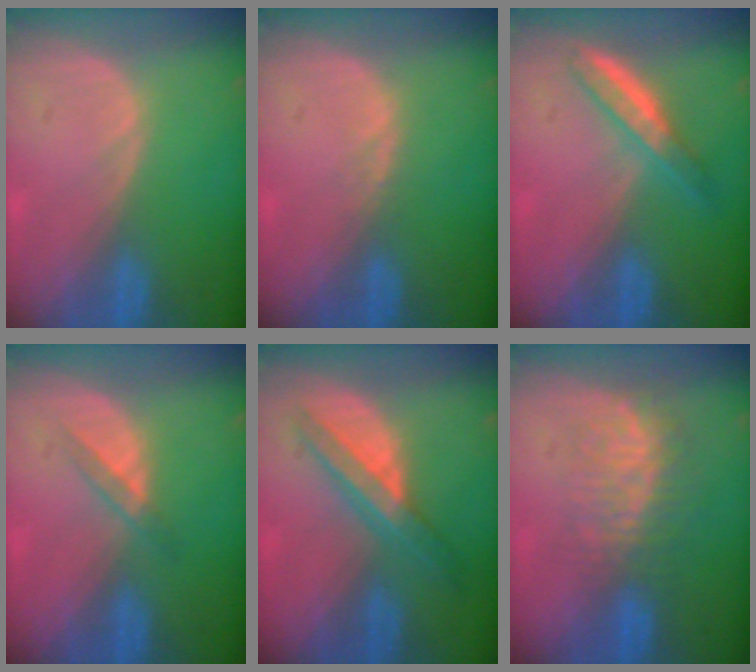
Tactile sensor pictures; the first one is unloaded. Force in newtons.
{"total": 0.8, "press": 0.8, "slide": 0.3}
{"total": 5.1, "press": 4.6, "slide": 2.2}
{"total": 2.4, "press": 2.2, "slide": 1.1}
{"total": 7.1, "press": 6.0, "slide": 3.7}
{"total": 8.0, "press": 7.3, "slide": 3.3}